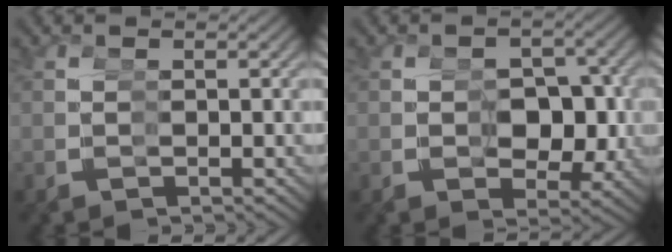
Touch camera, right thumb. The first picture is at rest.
{"total": 6.0, "force": [-0.5, 4.1, 4.3], "torque": [-0.075, -0.023, 0.001]}